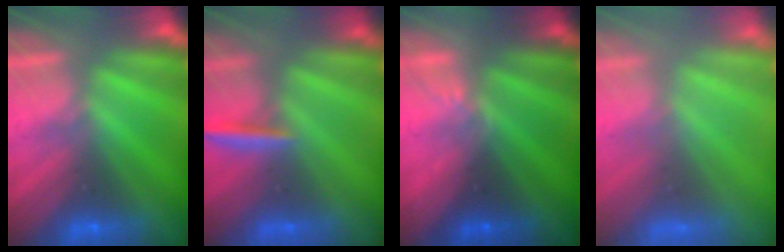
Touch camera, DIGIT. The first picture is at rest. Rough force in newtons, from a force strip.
{"total": 2.8}
{"total": 1.6}
{"total": 7.5}